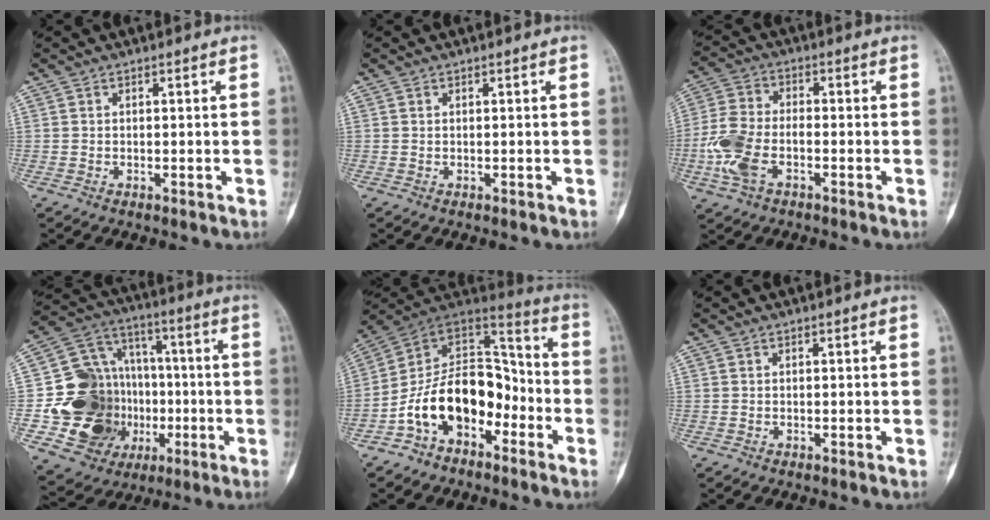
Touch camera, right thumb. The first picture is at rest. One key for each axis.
{"total": 0.0}
{"total": 9.8, "fx": -3.4, "fy": 5.5, "fz": 7.3, "tx": -0.168, "ty": 0.020, "tz": -0.072}
{"total": 21.7, "fx": -3.2, "fy": 18.4, "fz": 11.0, "tx": -0.143, "ty": 0.054, "tz": -0.034}
{"total": 17.1, "fx": -6.4, "fy": 11.4, "fz": 11.1, "tx": -0.150, "ty": 0.091, "tz": -0.119}
{"total": 0.0}